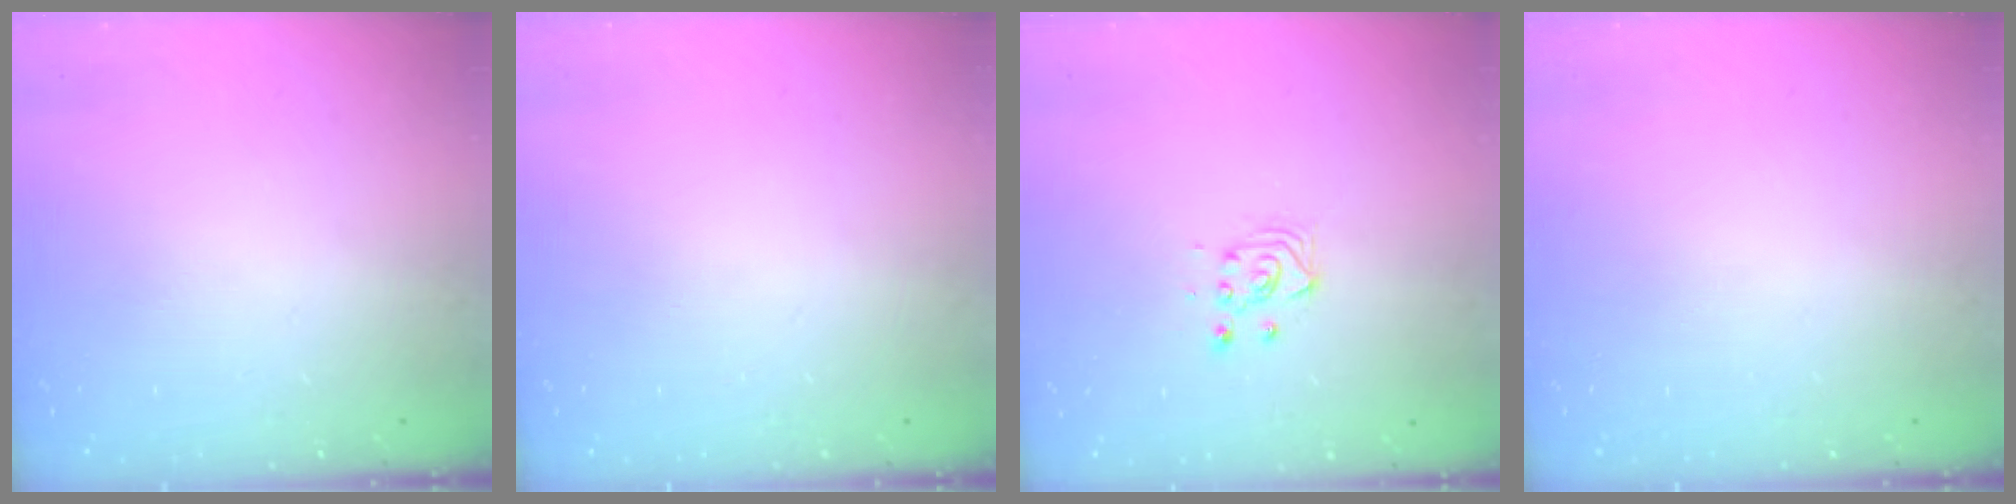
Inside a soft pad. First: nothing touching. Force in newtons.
{"total": 0.0}
{"total": 3.6, "press": 3.4, "slide": 1.2}
{"total": 0.0}